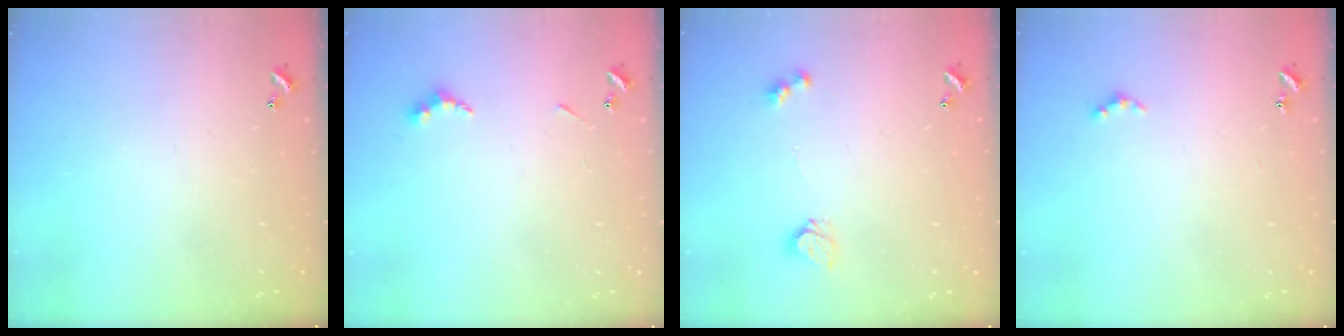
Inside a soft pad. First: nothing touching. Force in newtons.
{"total": 4.6, "press": 4.6, "slide": 0.7}
{"total": 4.5, "press": 4.4, "slide": 0.2}
{"total": 0.7, "press": 0.6, "slide": 0.4}